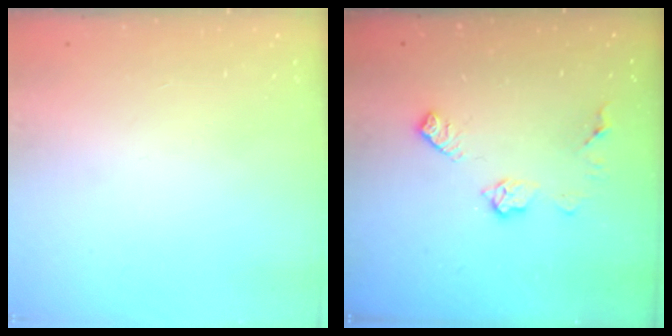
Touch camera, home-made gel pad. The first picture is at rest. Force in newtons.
{"total": 8.1, "press": 8.1, "slide": 0.2}